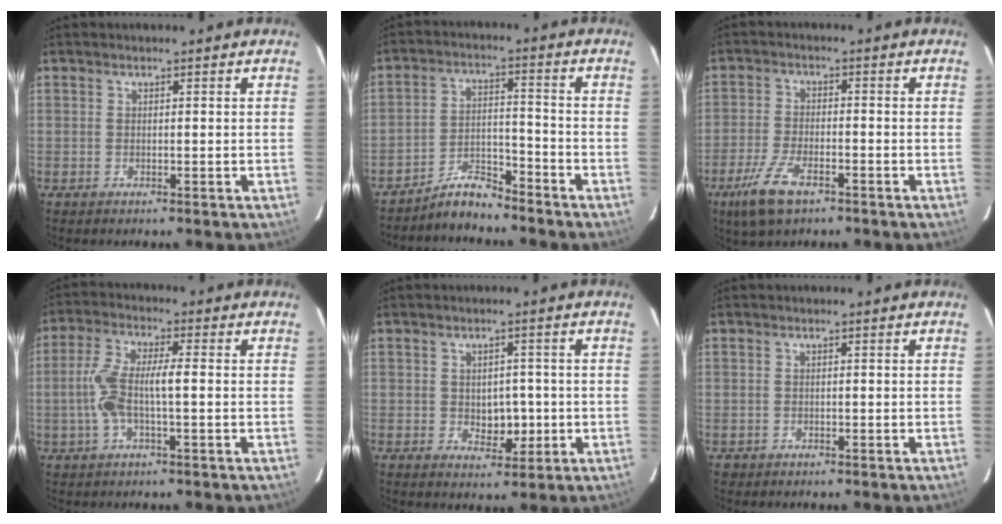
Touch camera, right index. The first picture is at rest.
{"total": 5.4, "force": [-5.3, 0.8, 1.0], "torque": [-0.017, 0.005, -0.094]}
{"total": 7.0, "force": [-4.3, 2.1, 5.1], "torque": [-0.114, -0.013, -0.075]}
{"total": 7.5, "force": [-0.8, 1.5, 7.3], "torque": [-0.161, 0.017, -0.018]}
{"total": 4.2, "force": [-0.5, 2.9, 3.0], "torque": [-0.034, 0.004, 0.001]}
{"total": 0.6, "force": [-0.3, 0.6, -0.1], "torque": [-0.005, 0.004, -0.002]}